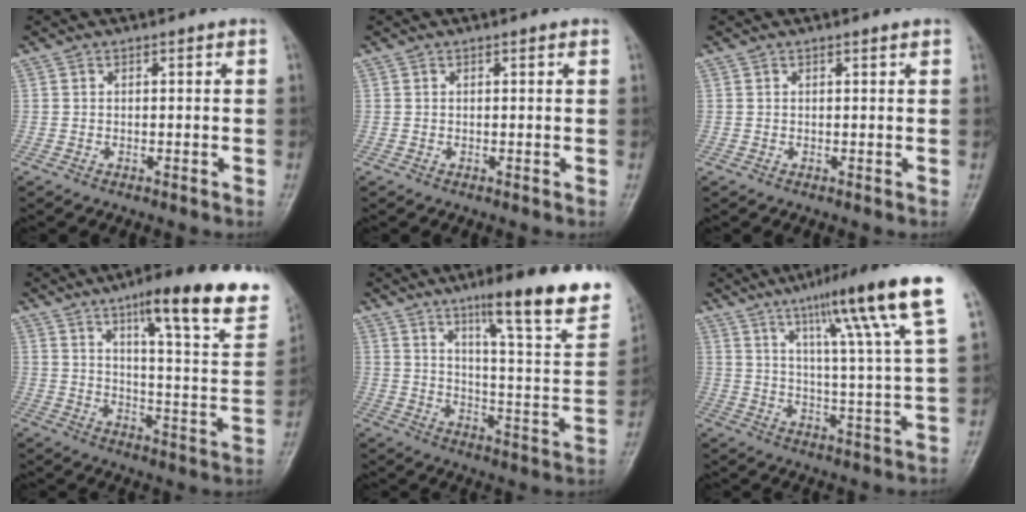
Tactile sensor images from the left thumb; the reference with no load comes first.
{"total": 0.7, "force": [0.4, 0.1, 0.5], "torque": [-0.007, 0.000, 0.003]}
{"total": 0.9, "force": [0.6, 0.1, 0.6], "torque": [-0.006, 0.000, 0.008]}
{"total": 23.0, "force": [14.7, 4.3, 17.1], "torque": [-0.211, -0.062, 0.207]}
{"total": 22.3, "force": [14.2, 3.6, 16.8], "torque": [-0.210, -0.063, 0.211]}
{"total": 17.9, "force": [10.5, 0.7, 14.5], "torque": [-0.209, -0.040, 0.153]}